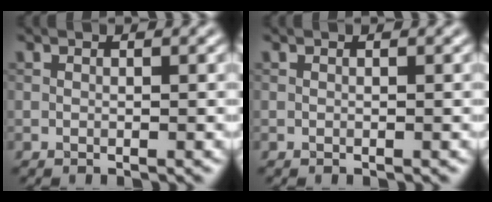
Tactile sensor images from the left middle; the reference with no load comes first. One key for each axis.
{"total": 0.0}